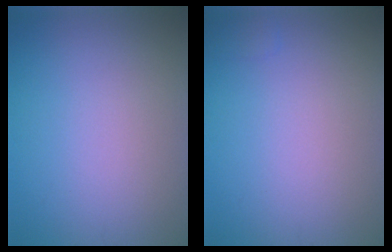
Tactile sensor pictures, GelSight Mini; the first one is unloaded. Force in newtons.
{"total": 0.7, "press": 0.7, "slide": 0.0}